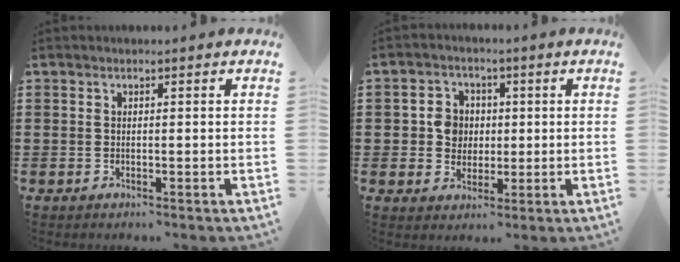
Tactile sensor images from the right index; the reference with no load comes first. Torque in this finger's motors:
{"motor_torque": [0.46, 0.48, 0.06, 0.01]}